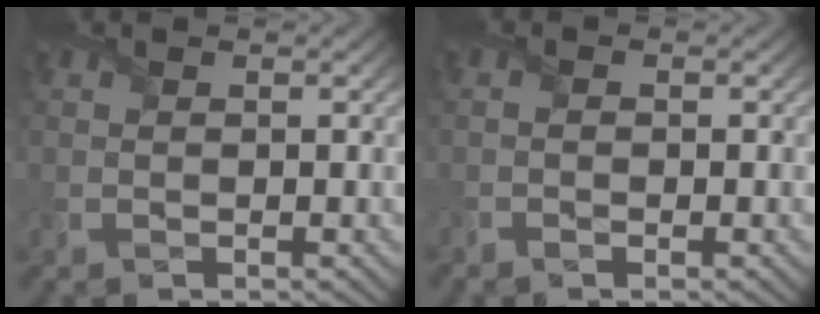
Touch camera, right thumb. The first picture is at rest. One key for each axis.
{"total": 1.0, "fx": -0.8, "fy": 0.4, "fz": 0.5, "tx": -0.007, "ty": -0.002, "tz": -0.012}